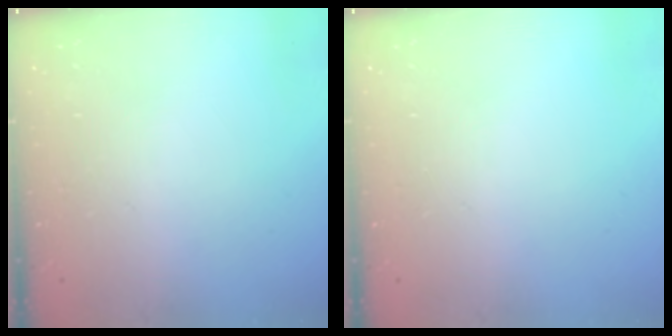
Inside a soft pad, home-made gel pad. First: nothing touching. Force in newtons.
{"total": 0.0}